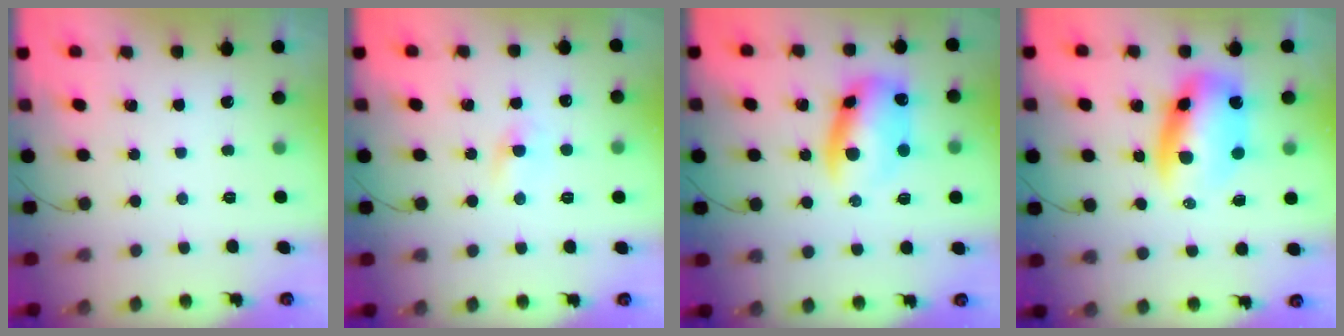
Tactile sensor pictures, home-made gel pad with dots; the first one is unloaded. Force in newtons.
{"total": 2.0, "press": 1.8, "slide": 1.0}
{"total": 10.9, "press": 10.7, "slide": 1.7}
{"total": 11.4, "press": 11.1, "slide": 2.7}